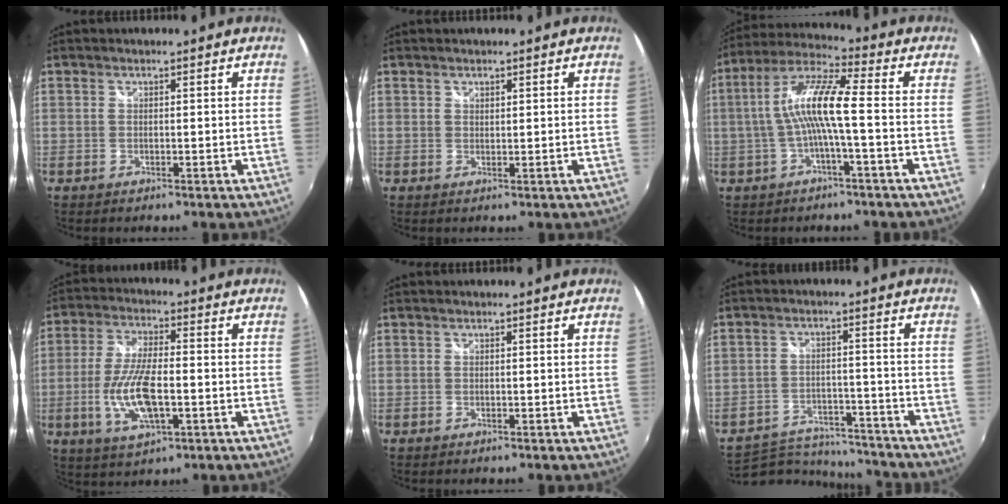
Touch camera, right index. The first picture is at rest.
{"total": 0.7, "force": [0.5, 0.4, 0.1], "torque": [-0.001, 0.000, 0.009]}
{"total": 10.4, "force": [-1.2, 0.9, 10.3], "torque": [-0.209, 0.017, -0.021]}
{"total": 11.7, "force": [-2.7, 4.1, 10.6], "torque": [-0.217, -0.007, -0.051]}
{"total": 0.0}
{"total": 13.0, "force": [-11.9, 4.6, 2.7], "torque": [-0.073, 0.019, -0.166]}